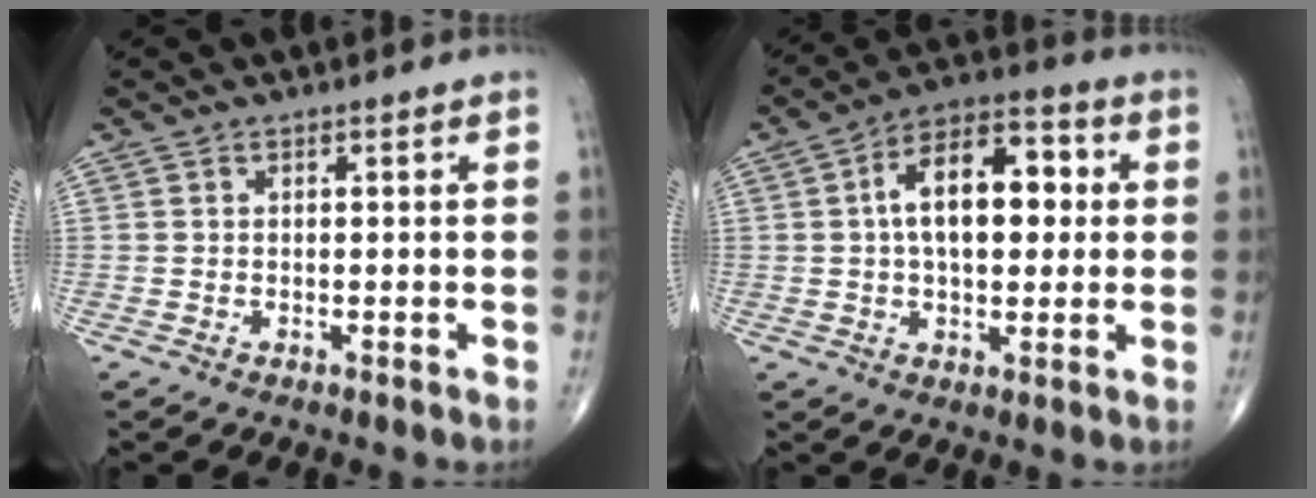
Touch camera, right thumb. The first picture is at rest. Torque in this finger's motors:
{"motor_torque": [1.03, 3.48, 1.31, 0.11, 0.14]}